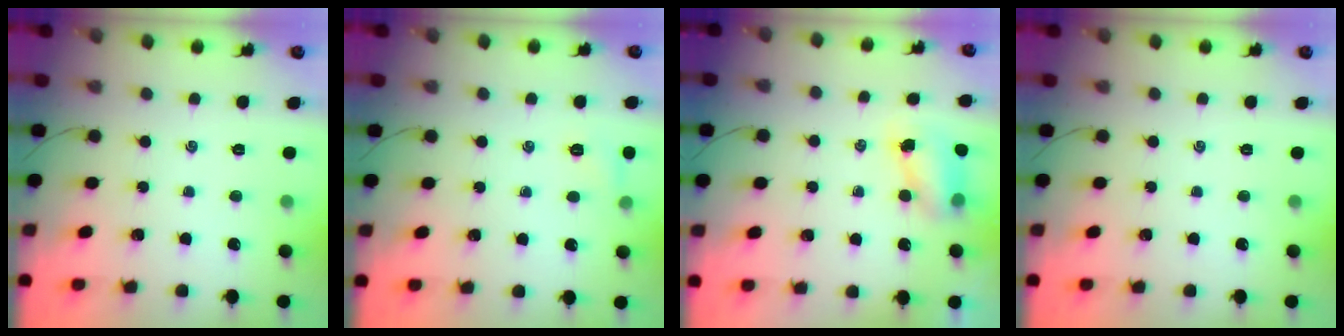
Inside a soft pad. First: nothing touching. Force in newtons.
{"total": 5.2, "press": 5.0, "slide": 1.5}
{"total": 6.7, "press": 6.6, "slide": 1.1}
{"total": 0.0}